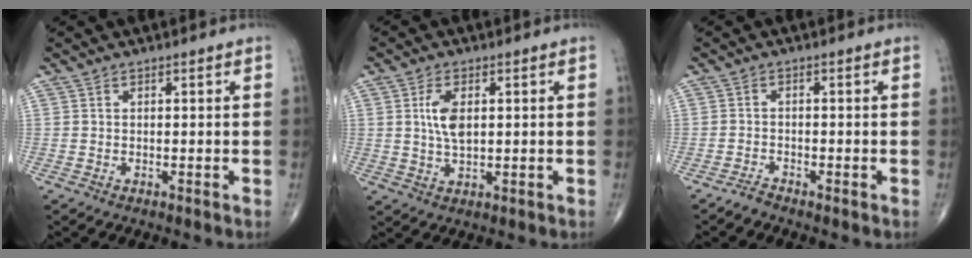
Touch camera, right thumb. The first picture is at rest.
{"total": 5.4, "force": [1.1, 2.7, 4.6], "torque": [-0.090, -0.004, 0.023]}
{"total": 1.5, "force": [-1.4, 0.0, 0.4], "torque": [-0.010, 0.000, -0.031]}